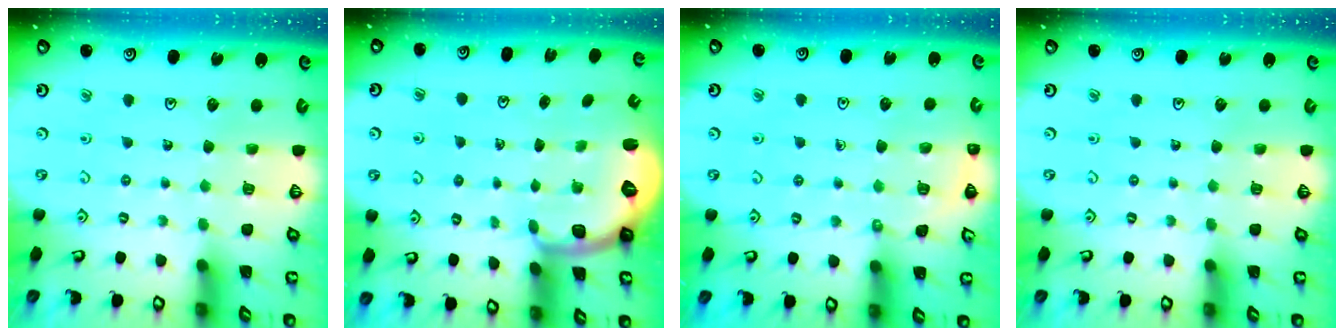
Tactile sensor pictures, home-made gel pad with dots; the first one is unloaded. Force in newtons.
{"total": 1.9, "press": 1.8, "slide": 0.5}
{"total": 8.2, "press": 7.9, "slide": 2.1}
{"total": 0.0}